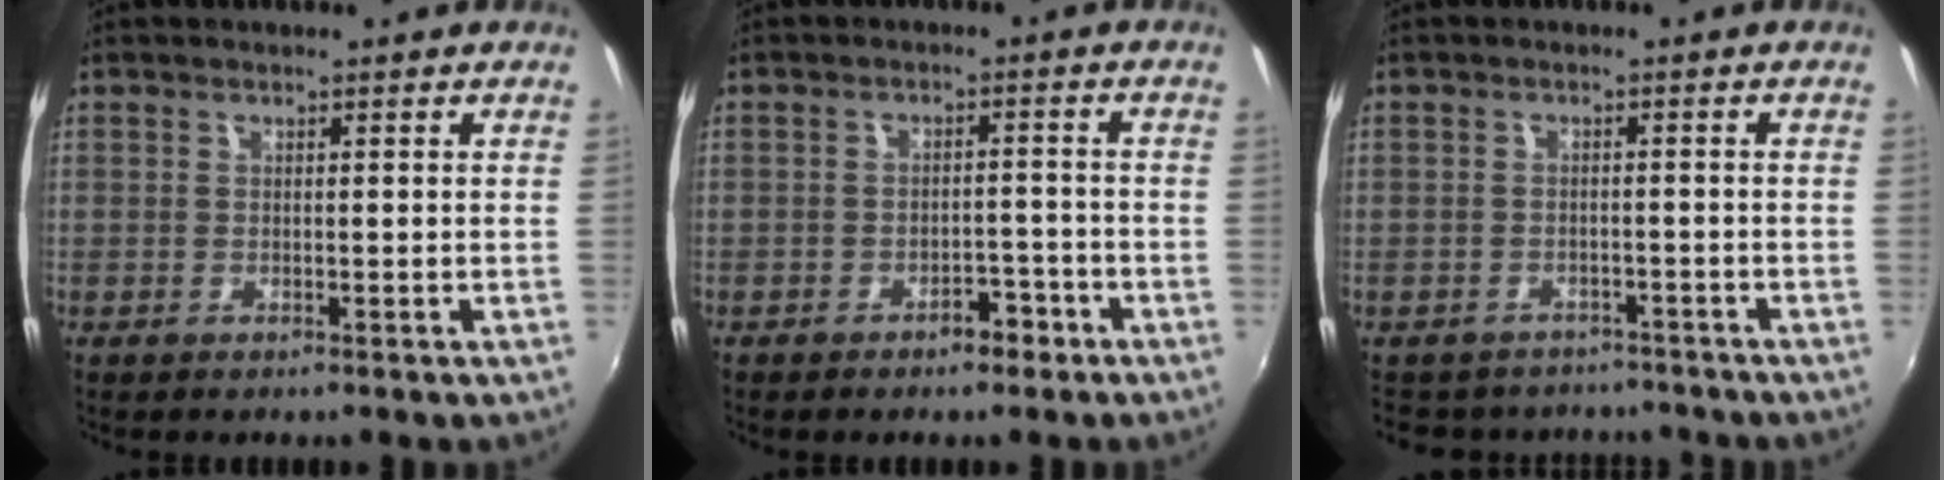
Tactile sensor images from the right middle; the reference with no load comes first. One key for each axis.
{"total": 3.6, "fx": -2.6, "fy": 1.9, "fz": 1.7, "tx": -0.037, "ty": 0.003, "tz": -0.030}
{"total": 7.7, "fx": -6.4, "fy": 4.1, "fz": 1.3, "tx": -0.034, "ty": 0.014, "tz": -0.089}